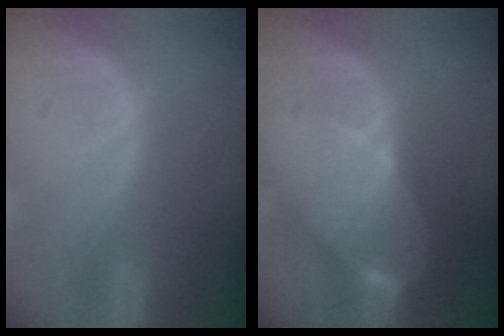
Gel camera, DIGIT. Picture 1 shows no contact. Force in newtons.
{"total": 8.2, "press": 7.4, "slide": 3.7}